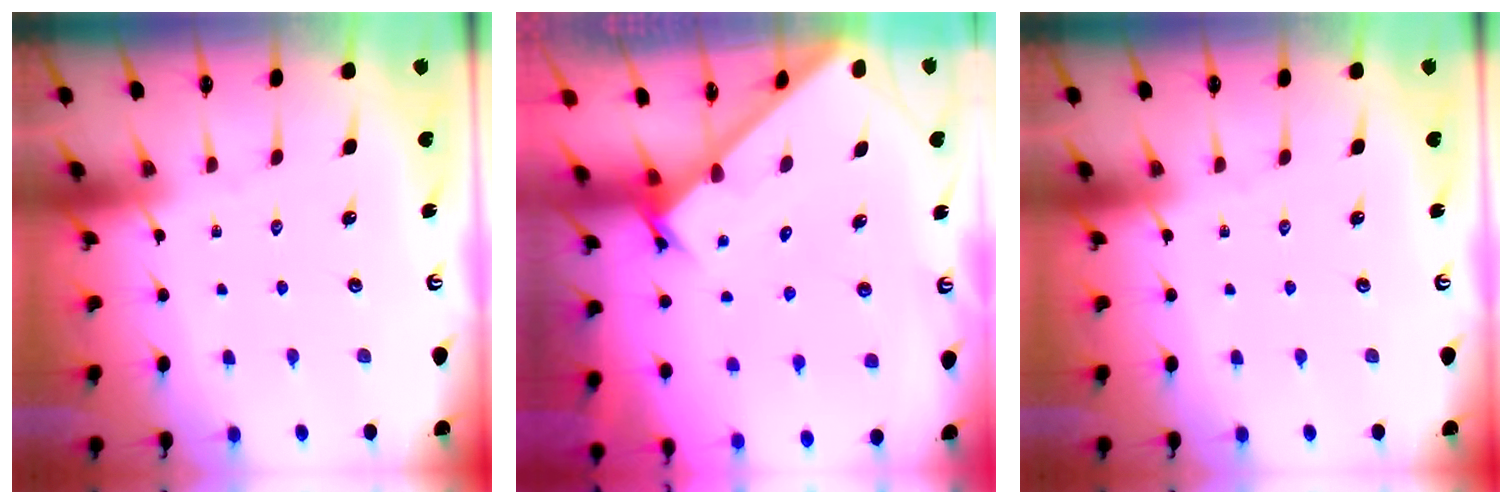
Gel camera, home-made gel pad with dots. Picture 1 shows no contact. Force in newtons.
{"total": 2.7, "press": 2.7, "slide": 0.2}
{"total": 0.0}